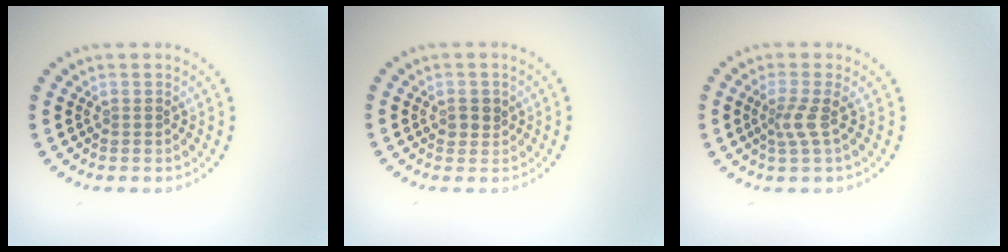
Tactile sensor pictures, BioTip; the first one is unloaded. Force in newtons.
{"total": 1.6, "press": 1.4, "slide": 0.7}
{"total": 1.9, "press": 1.3, "slide": 1.4}